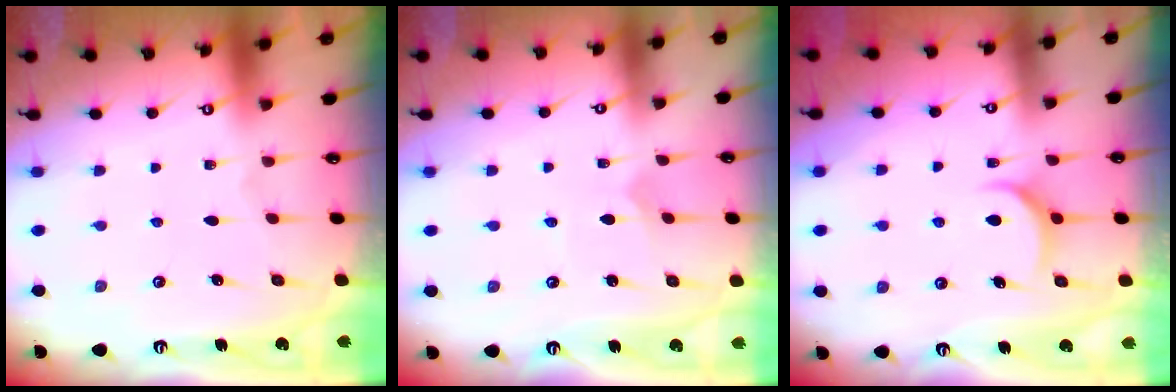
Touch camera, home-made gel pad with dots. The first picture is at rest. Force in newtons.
{"total": 3.5, "press": 3.5, "slide": 0.3}
{"total": 5.8, "press": 5.8, "slide": 0.4}